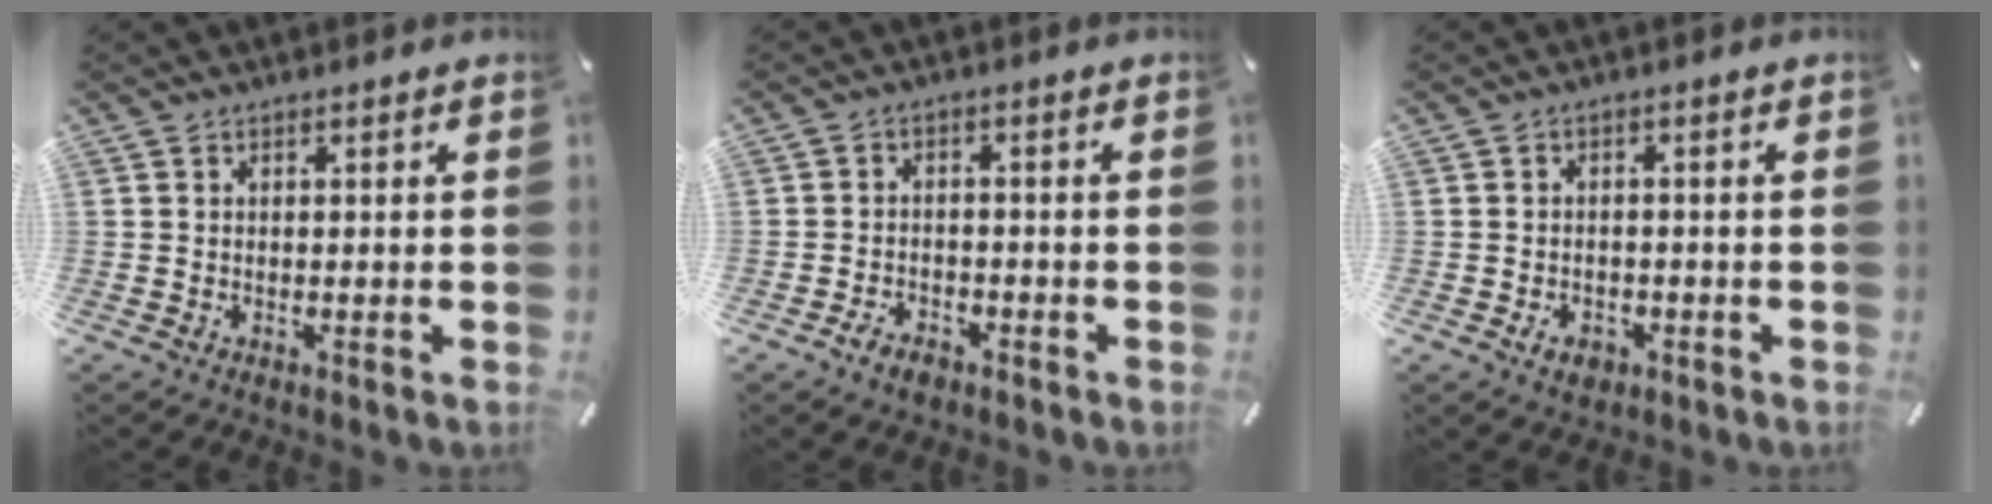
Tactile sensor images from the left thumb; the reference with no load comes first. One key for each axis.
{"total": 3.6, "fx": -2.5, "fy": 2.0, "fz": 1.5, "tx": -0.032, "ty": 0.011, "tz": -0.049}
{"total": 3.6, "fx": -1.7, "fy": 2.6, "fz": 1.7, "tx": -0.036, "ty": 0.005, "tz": -0.032}